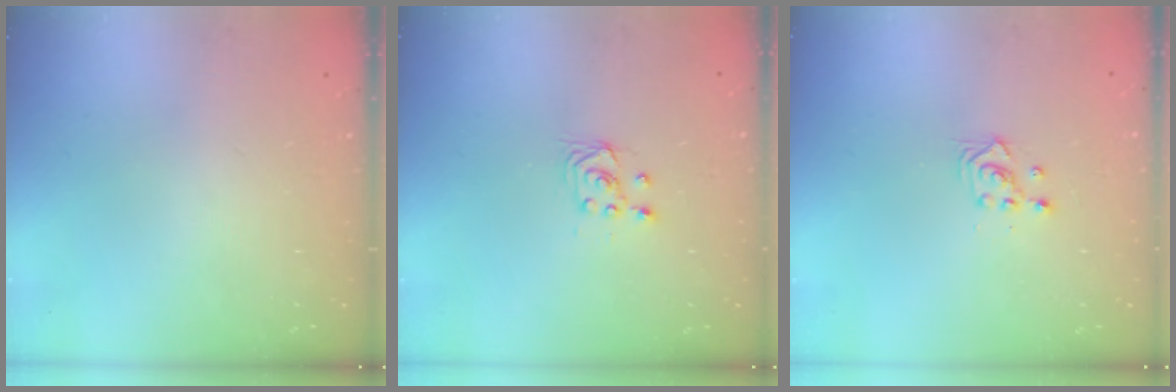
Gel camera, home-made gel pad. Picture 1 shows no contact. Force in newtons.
{"total": 2.9, "press": 2.7, "slide": 1.0}
{"total": 2.3, "press": 2.3, "slide": 0.3}